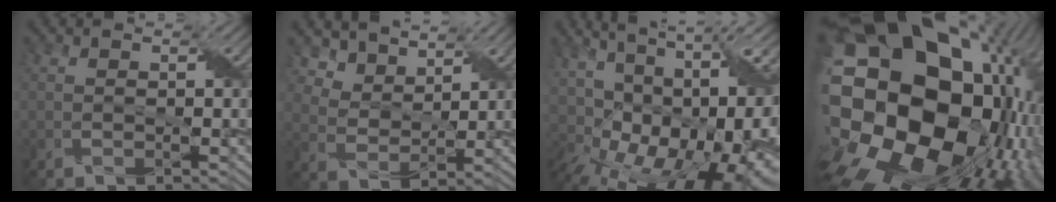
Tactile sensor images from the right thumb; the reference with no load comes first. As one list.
[{"total": 5.7, "force": [4.9, 2.3, 1.7], "torque": [-0.063, -0.016, 0.117]}, {"total": 20.4, "force": [-0.3, 12.3, 16.3], "torque": [-0.241, 0.043, 0.025]}, {"total": 24.2, "force": [-0.8, 19.1, 14.9], "torque": [-0.300, -0.054, -0.033]}]